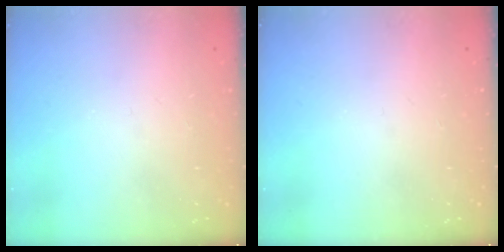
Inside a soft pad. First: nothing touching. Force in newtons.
{"total": 0.0}